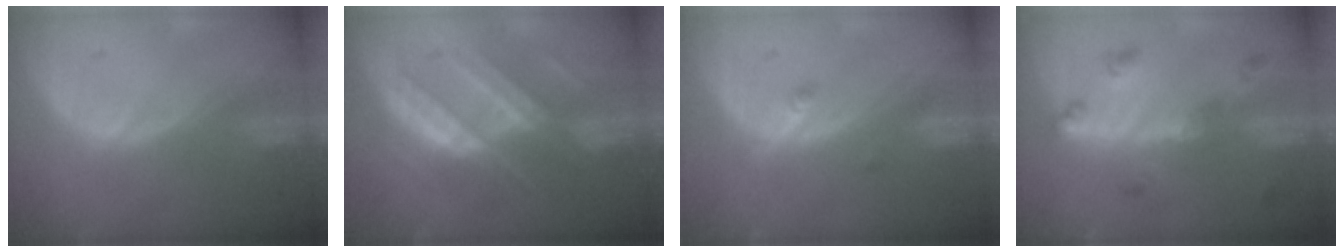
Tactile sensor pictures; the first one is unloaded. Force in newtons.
{"total": 7.8, "press": 7.8, "slide": 0.3}
{"total": 2.4, "press": 2.0, "slide": 1.3}
{"total": 5.2, "press": 5.2, "slide": 0.2}